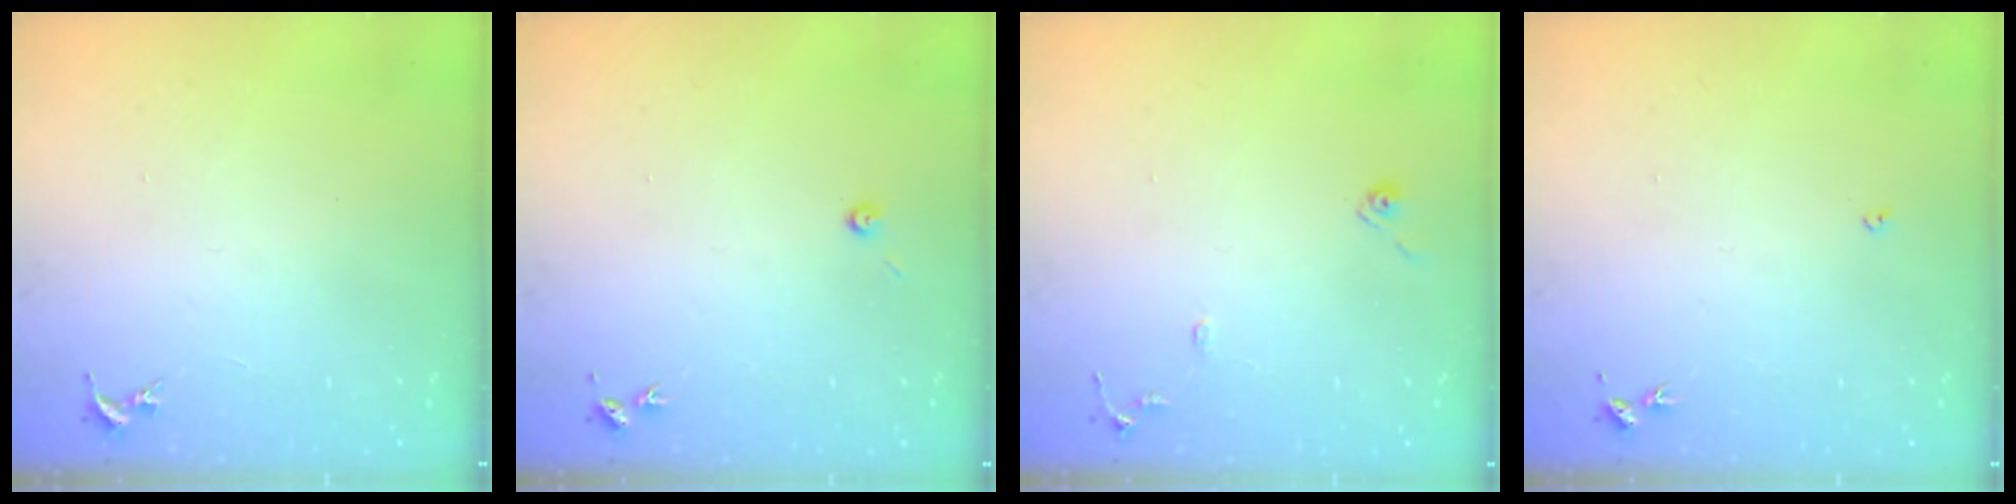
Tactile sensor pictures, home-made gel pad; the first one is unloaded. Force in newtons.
{"total": 3.0, "press": 3.0, "slide": 0.3}
{"total": 8.0, "press": 8.0, "slide": 0.8}
{"total": 2.7, "press": 2.7, "slide": 0.5}